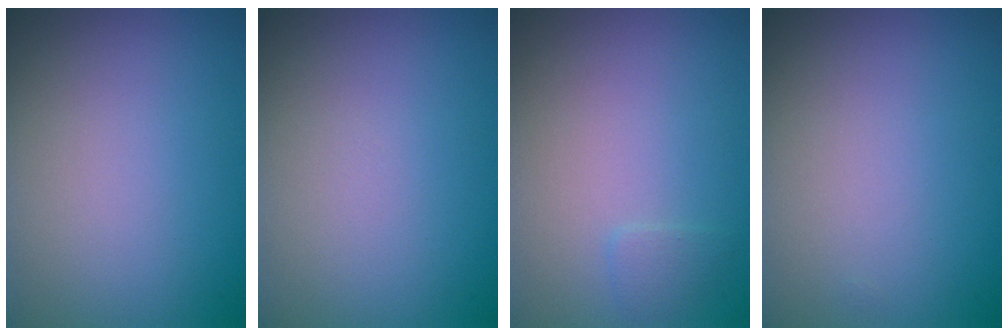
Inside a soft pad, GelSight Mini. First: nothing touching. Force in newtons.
{"total": 0.0}
{"total": 0.8, "press": 0.8, "slide": 0.0}
{"total": 0.0}